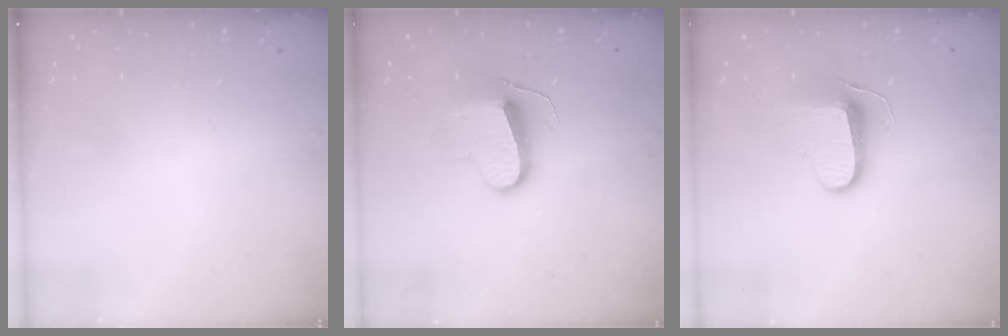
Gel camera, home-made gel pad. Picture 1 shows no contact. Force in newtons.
{"total": 9.7, "press": 9.7, "slide": 0.6}
{"total": 9.5, "press": 9.5, "slide": 0.8}